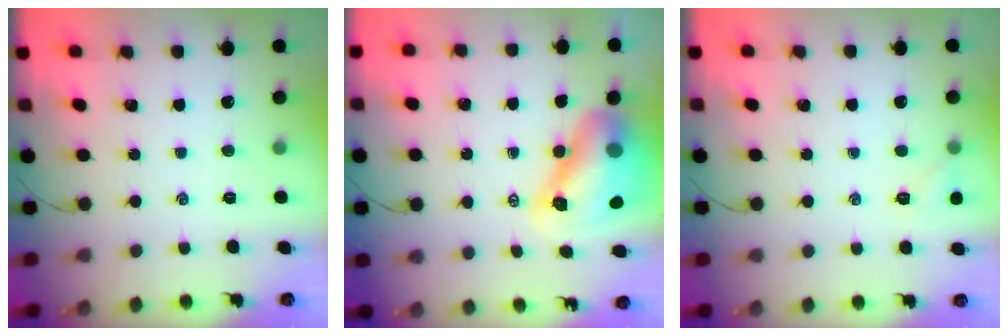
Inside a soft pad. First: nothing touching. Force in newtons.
{"total": 14.2, "press": 13.7, "slide": 3.9}
{"total": 5.8, "press": 5.6, "slide": 1.7}